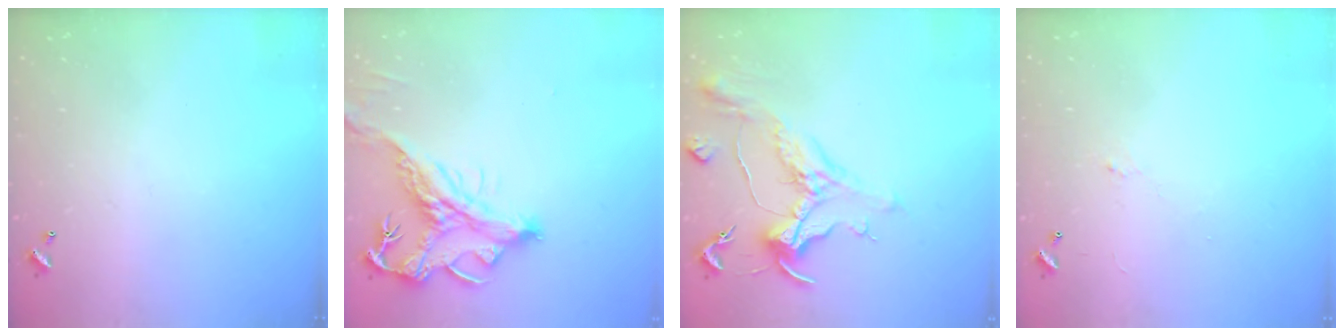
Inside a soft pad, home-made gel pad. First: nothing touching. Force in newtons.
{"total": 3.2, "press": 3.0, "slide": 1.3}
{"total": 1.6, "press": 1.5, "slide": 0.6}
{"total": 0.7, "press": 0.4, "slide": 0.6}